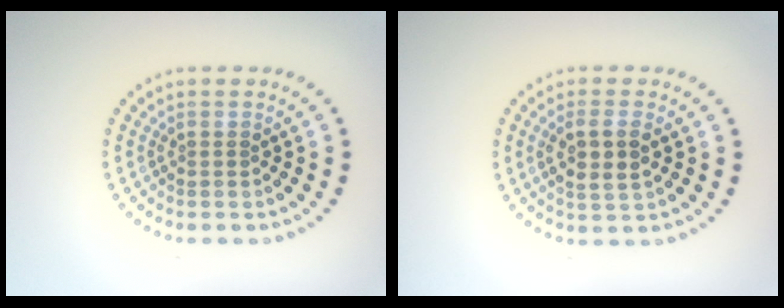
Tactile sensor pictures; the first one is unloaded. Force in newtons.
{"total": 2.9, "press": 2.8, "slide": 0.9}